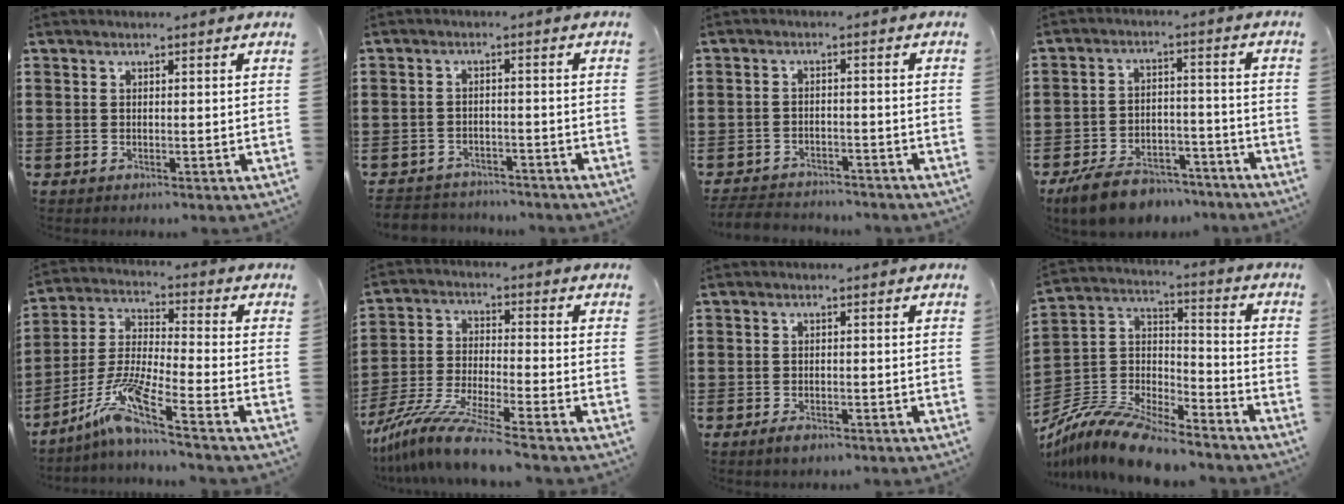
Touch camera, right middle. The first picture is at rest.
{"total": 2.9, "force": [-2.8, 0.7, -0.3], "torque": [-0.003, 0.001, -0.062]}
{"total": 3.4, "force": [-3.4, 0.6, 0.0], "torque": [-0.005, 0.001, -0.073]}
{"total": 7.5, "force": [-6.9, 2.2, 2.2], "torque": [-0.046, 0.021, -0.134]}
{"total": 8.7, "force": [-5.8, 0.4, 6.4], "torque": [-0.155, -0.027, -0.120]}
{"total": 10.2, "force": [-9.0, 0.0, 4.9], "torque": [-0.105, 0.000, -0.181]}
{"total": 1.5, "force": [-1.2, 0.8, 0.6], "torque": [-0.014, 0.001, -0.024]}
{"total": 11.5, "force": [-10.6, 1.9, 4.0], "torque": [-0.096, 0.022, -0.221]}